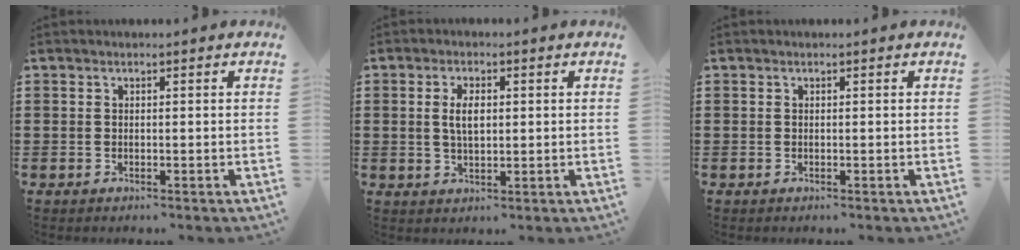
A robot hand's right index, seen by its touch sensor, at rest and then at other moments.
{"total": 4.0, "force": [0.6, 1.8, 3.6], "torque": [-0.072, 0.008, 0.008]}
{"total": 0.0}